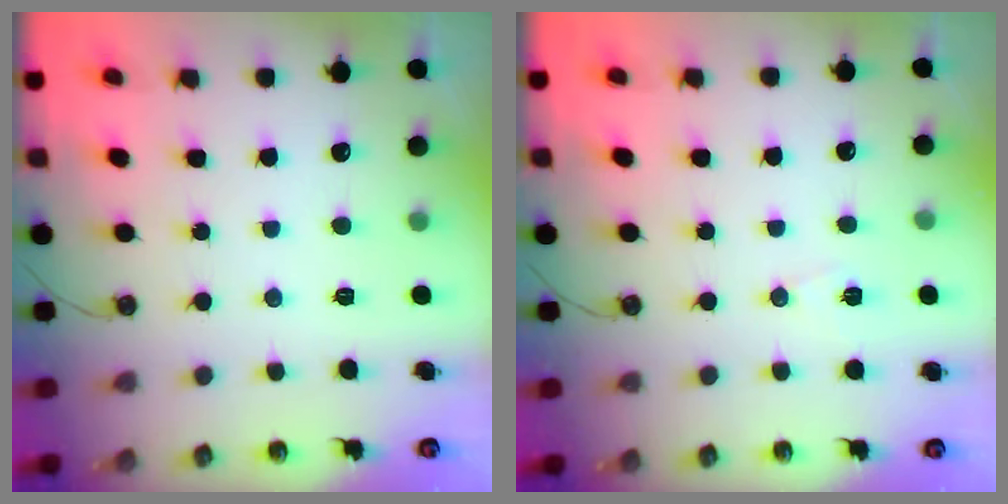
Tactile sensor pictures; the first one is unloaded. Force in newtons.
{"total": 6.3, "press": 4.6, "slide": 4.2}